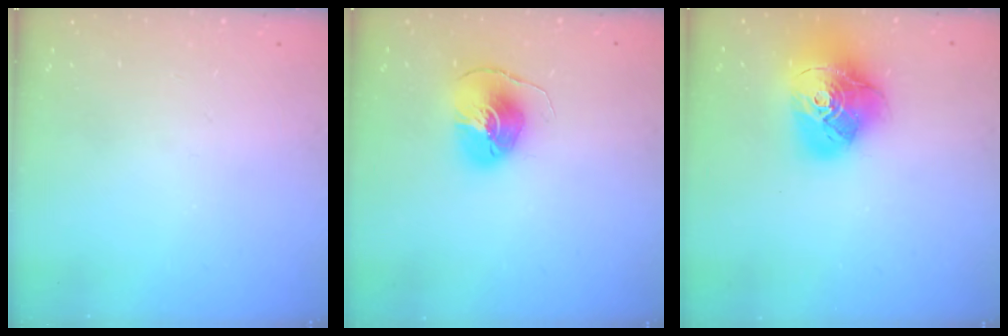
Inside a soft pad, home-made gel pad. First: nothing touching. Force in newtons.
{"total": 8.1, "press": 8.1, "slide": 0.1}
{"total": 19.4, "press": 19.3, "slide": 2.3}